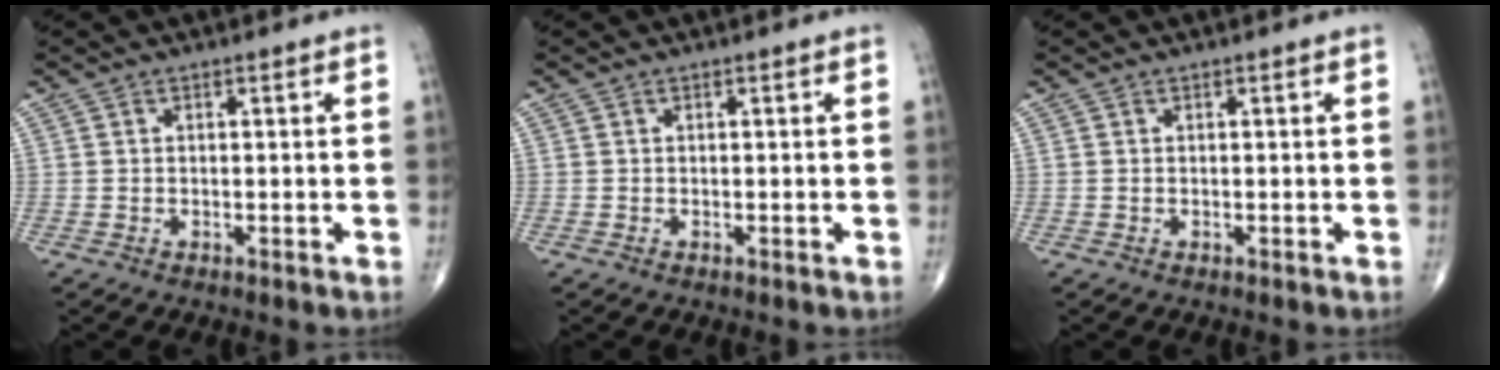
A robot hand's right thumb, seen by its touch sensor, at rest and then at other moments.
{"total": 0.0}
{"total": 0.0}